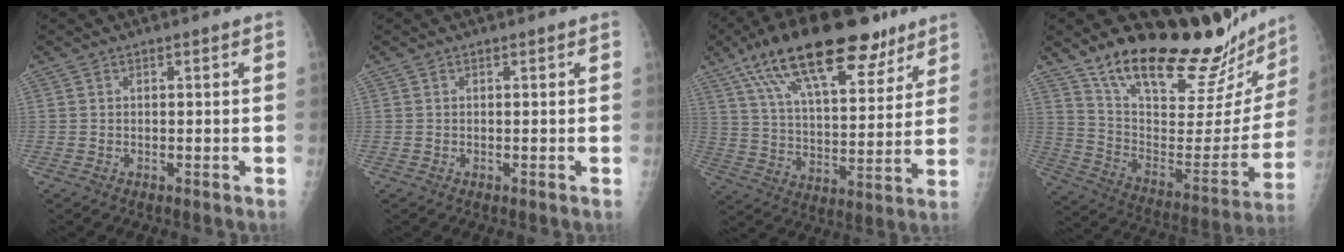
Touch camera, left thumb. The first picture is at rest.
{"total": 0.0}
{"total": 23.7, "force": [14.8, 9.5, 16.0], "torque": [-0.237, -0.026, 0.246]}
{"total": 28.5, "force": [24.0, 7.8, 13.2], "torque": [-0.167, -0.144, 0.357]}